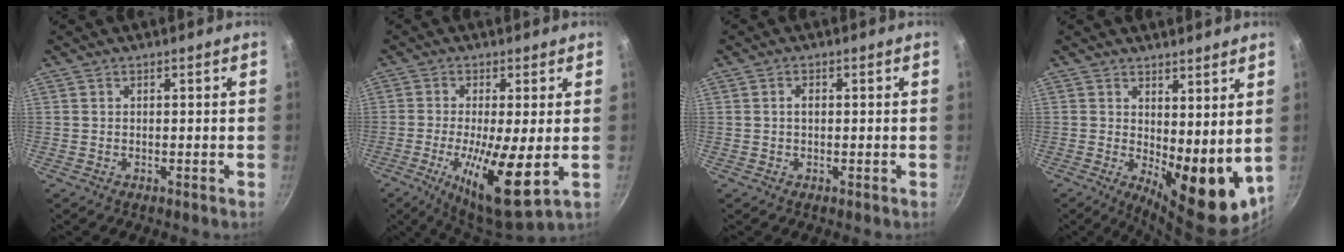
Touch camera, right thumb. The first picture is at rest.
{"total": 13.9, "force": [-2.5, 3.2, 13.3], "torque": [-0.234, -0.015, -0.040]}
{"total": 1.2, "force": [0.1, 0.8, 0.9], "torque": [-0.015, 0.004, 0.001]}
{"total": 12.5, "force": [2.2, 5.3, 11.1], "torque": [-0.122, -0.032, 0.045]}